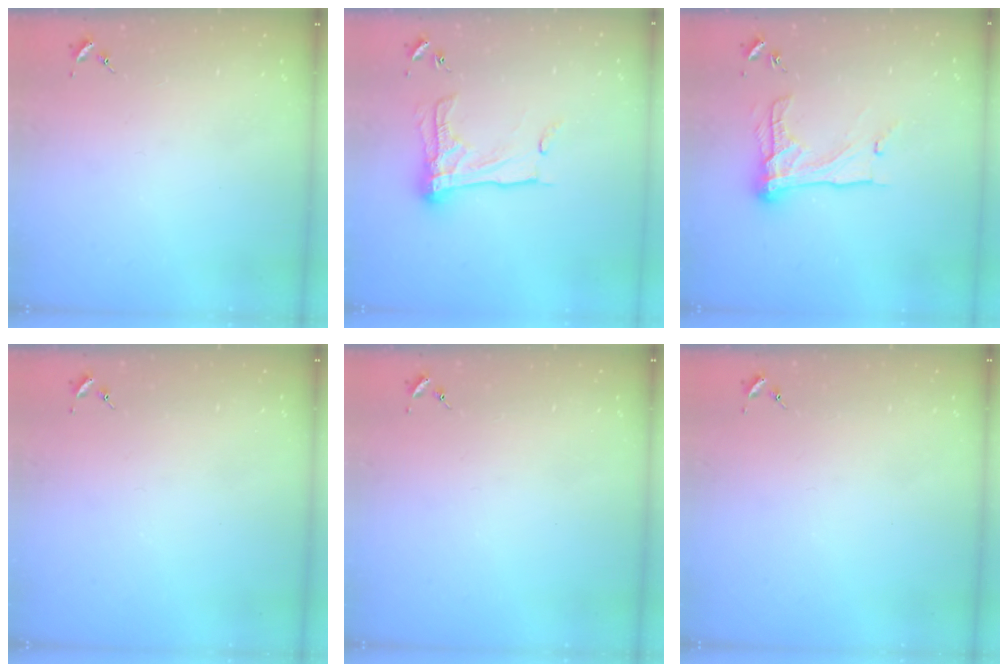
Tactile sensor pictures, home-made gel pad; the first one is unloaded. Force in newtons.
{"total": 15.9, "press": 15.9, "slide": 1.2}
{"total": 15.8, "press": 15.8, "slide": 1.2}
{"total": 0.0}
{"total": 0.0}
{"total": 0.0}